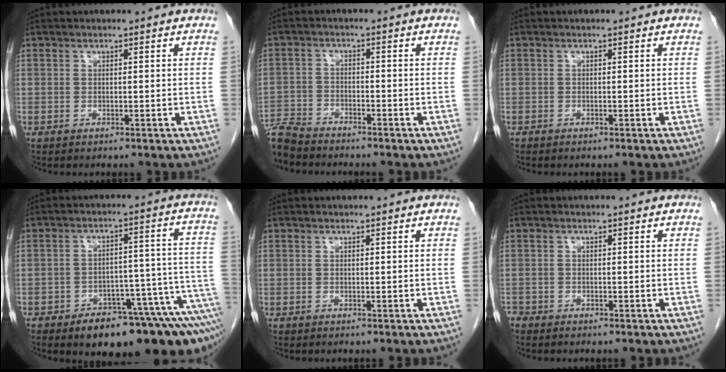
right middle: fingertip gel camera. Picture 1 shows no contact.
{"total": 6.3, "force": [-6.1, 1.0, 1.1], "torque": [-0.019, -0.014, -0.113]}
{"total": 0.0}
{"total": 17.5, "force": [-12.4, 5.3, 11.2], "torque": [-0.056, 0.038, -0.160]}
{"total": 0.0}
{"total": 1.4, "force": [-1.2, 0.7, 0.2], "torque": [-0.007, -0.001, -0.022]}